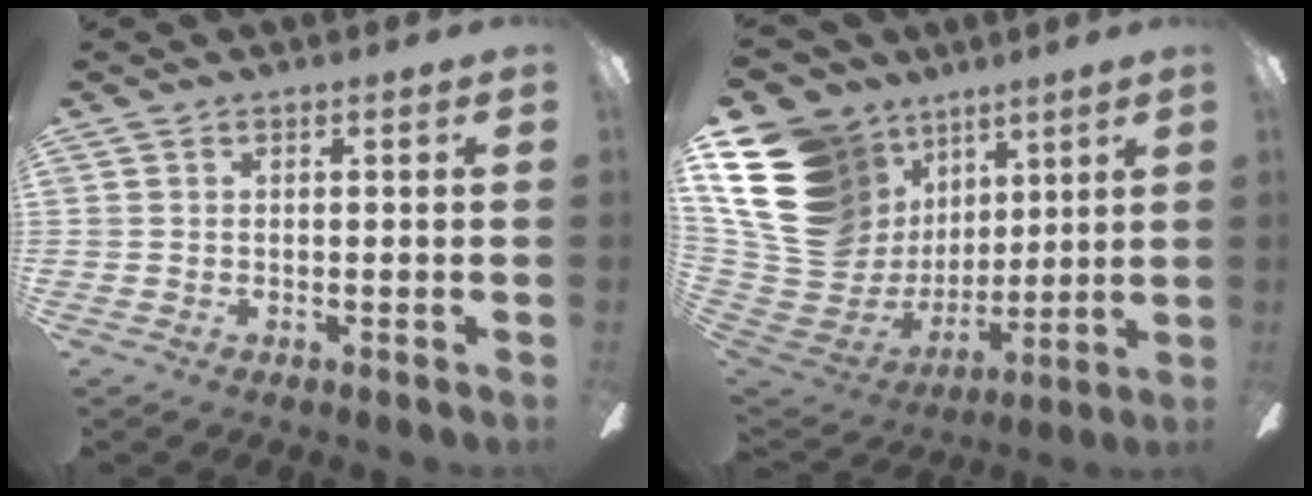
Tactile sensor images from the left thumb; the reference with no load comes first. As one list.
[{"total": 22.3, "force": [9.0, 17.4, 10.7], "torque": [-0.234, -0.061, 0.200]}]